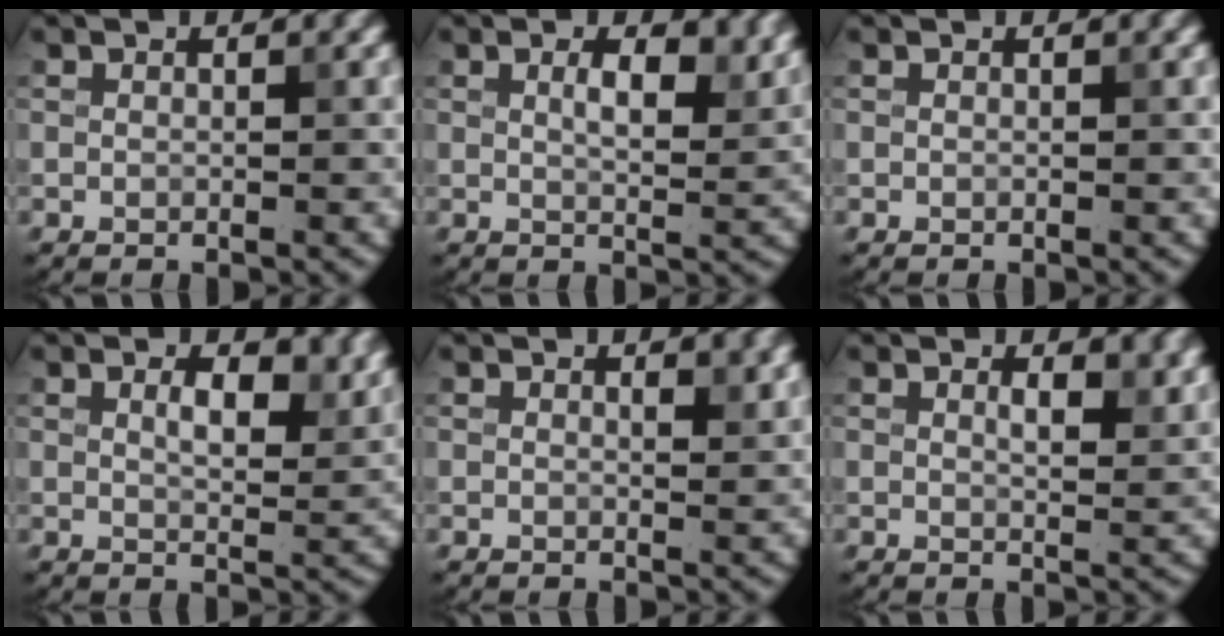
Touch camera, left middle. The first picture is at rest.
{"total": 4.0, "force": [2.0, 1.6, 3.1], "torque": [-0.053, -0.004, 0.032]}
{"total": 0.0}
{"total": 4.4, "force": [2.2, 1.9, 3.3], "torque": [-0.056, -0.005, 0.033]}
{"total": 1.1, "force": [0.7, 0.3, 0.8], "torque": [-0.010, -0.004, 0.011]}
{"total": 2.8, "force": [1.5, 1.0, 2.1], "torque": [-0.027, -0.003, 0.025]}